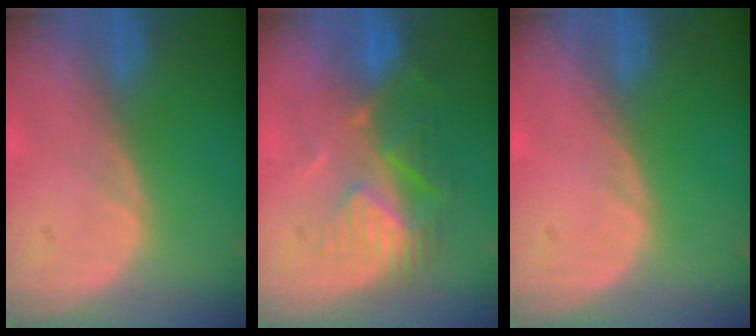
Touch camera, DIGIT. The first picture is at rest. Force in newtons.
{"total": 8.9, "press": 7.7, "slide": 4.5}
{"total": 0.0}